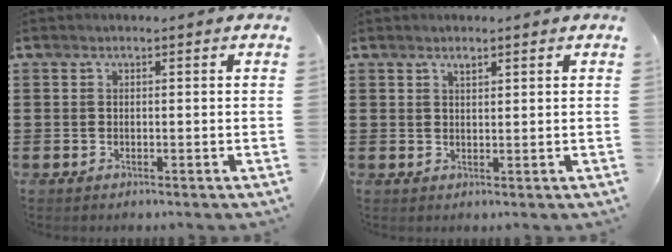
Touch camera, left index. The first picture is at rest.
{"total": 1.0, "force": [0.9, 0.3, 0.5], "torque": [-0.011, 0.001, 0.015]}